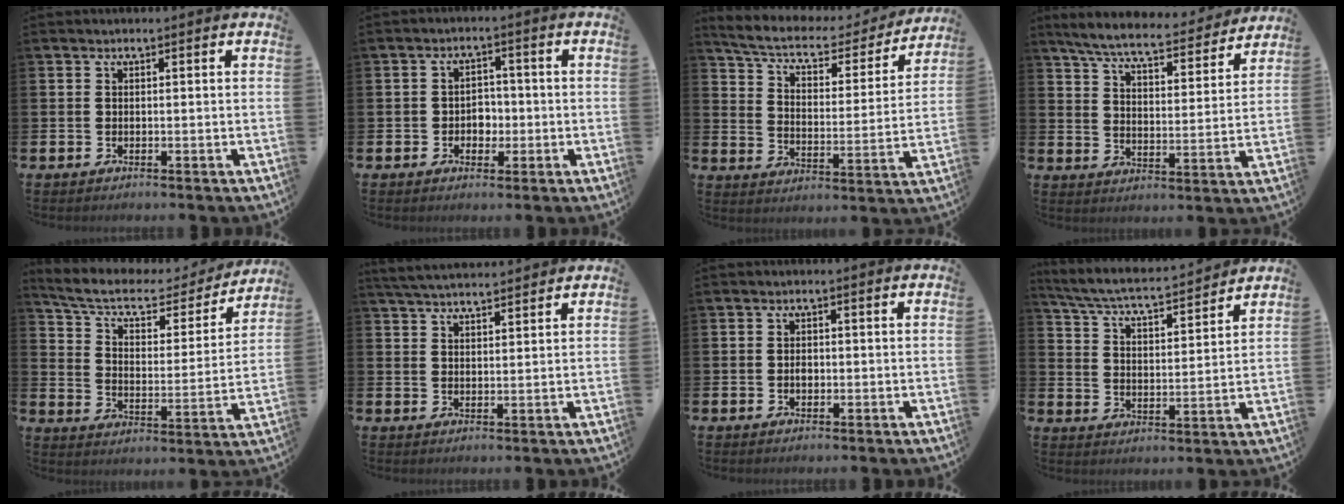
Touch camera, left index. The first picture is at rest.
{"total": 2.8, "force": [-0.7, 2.4, 1.3], "torque": [-0.019, 0.003, -0.021]}
{"total": 7.1, "force": [6.1, 2.2, 2.9], "torque": [-0.084, -0.042, 0.099]}
{"total": 7.5, "force": [6.9, 0.8, 2.7], "torque": [-0.087, -0.041, 0.118]}
{"total": 8.3, "force": [6.9, 3.0, 3.6], "torque": [-0.101, -0.045, 0.113]}
{"total": 4.2, "force": [4.1, 0.3, 0.7], "torque": [-0.021, -0.017, 0.075]}
{"total": 1.3, "force": [-0.1, 1.0, 0.9], "torque": [-0.005, 0.002, -0.007]}
{"total": 5.7, "force": [5.4, 0.4, 1.9], "torque": [-0.061, -0.044, 0.088]}